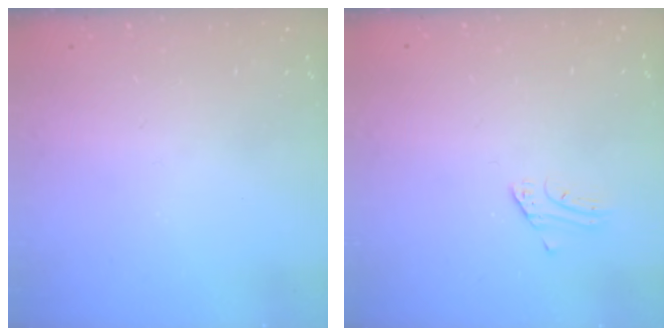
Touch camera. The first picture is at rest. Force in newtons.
{"total": 2.2, "press": 2.2, "slide": 0.2}